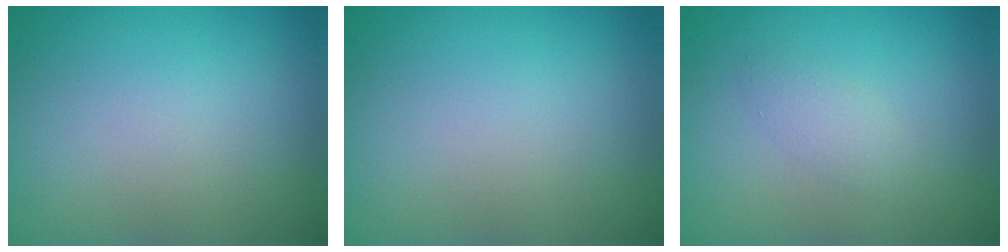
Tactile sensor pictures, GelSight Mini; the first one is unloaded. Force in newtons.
{"total": 0.0}
{"total": 1.4, "press": 1.4, "slide": 0.1}